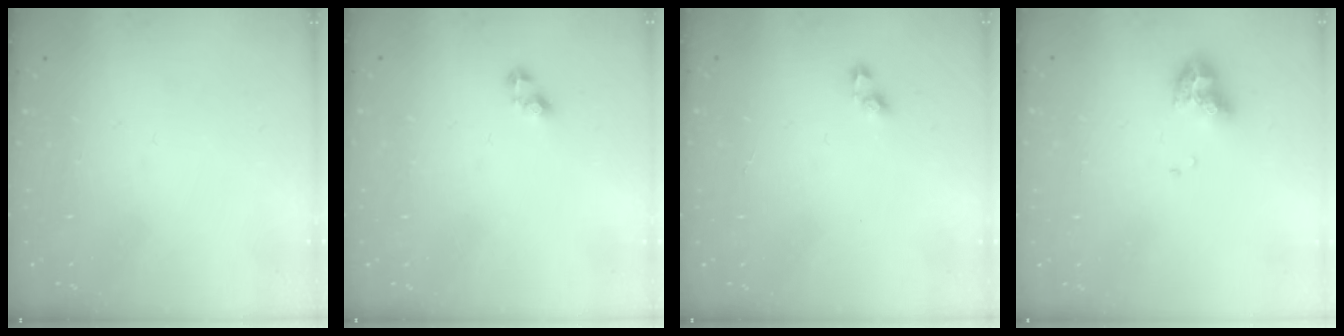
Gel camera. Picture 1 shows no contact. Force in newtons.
{"total": 2.7, "press": 2.7, "slide": 0.4}
{"total": 2.9, "press": 2.9, "slide": 0.2}
{"total": 9.1, "press": 9.1, "slide": 1.1}